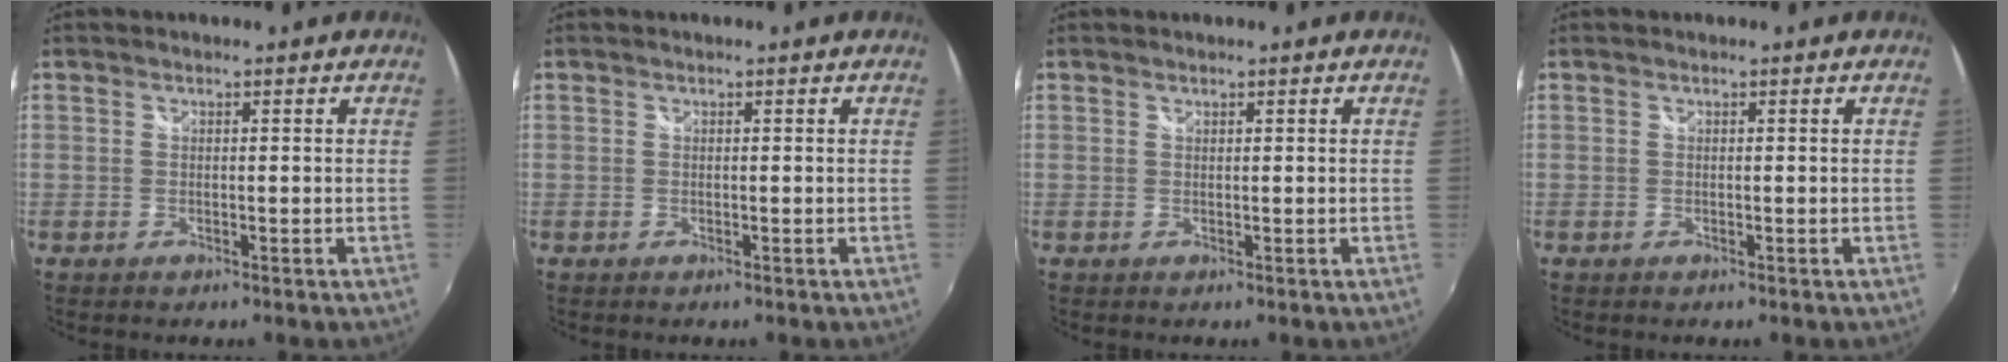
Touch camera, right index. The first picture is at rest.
{"total": 0.0}
{"total": 0.0}
{"total": 0.0}